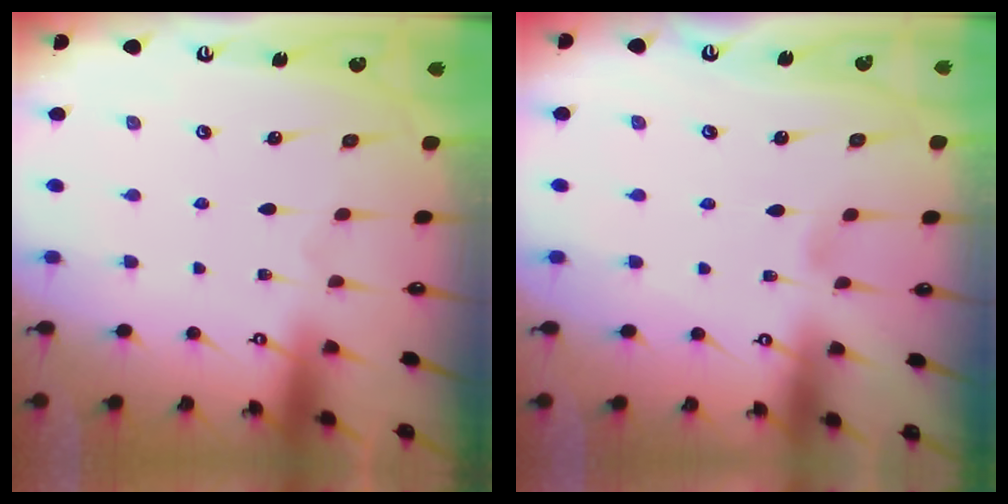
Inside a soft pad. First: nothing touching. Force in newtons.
{"total": 2.9, "press": 2.8, "slide": 0.3}